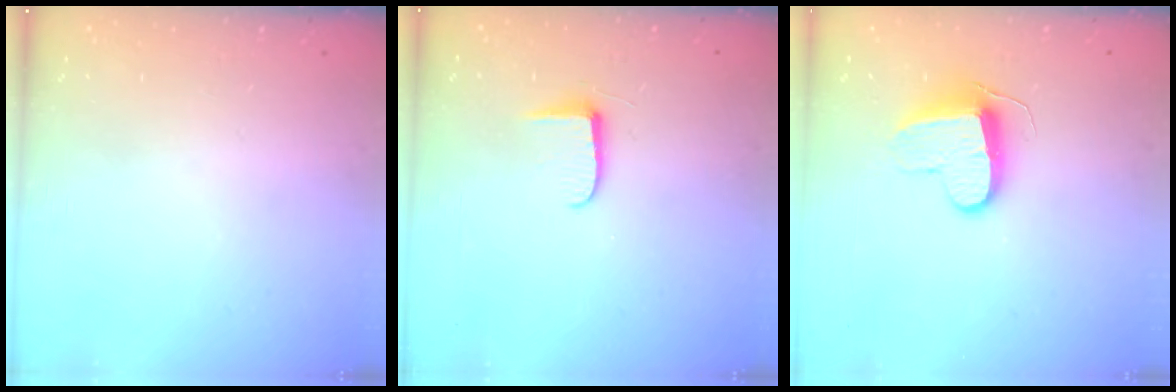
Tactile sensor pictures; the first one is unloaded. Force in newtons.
{"total": 5.6, "press": 5.6, "slide": 0.7}
{"total": 10.1, "press": 10.1, "slide": 0.4}